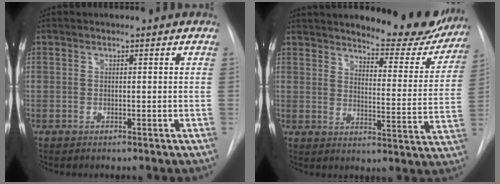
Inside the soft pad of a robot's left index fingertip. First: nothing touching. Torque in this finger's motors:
{"motor_torque": [0.28, -0.28, 0.57, 0.10]}